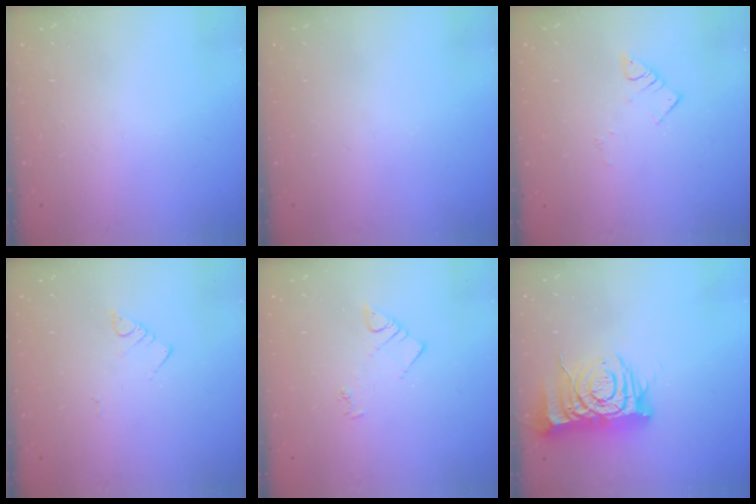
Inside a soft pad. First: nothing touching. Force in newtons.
{"total": 0.0}
{"total": 3.6, "press": 3.6, "slide": 0.3}
{"total": 2.7, "press": 2.6, "slide": 0.5}
{"total": 4.2, "press": 4.2, "slide": 0.5}
{"total": 11.5, "press": 11.4, "slide": 1.4}